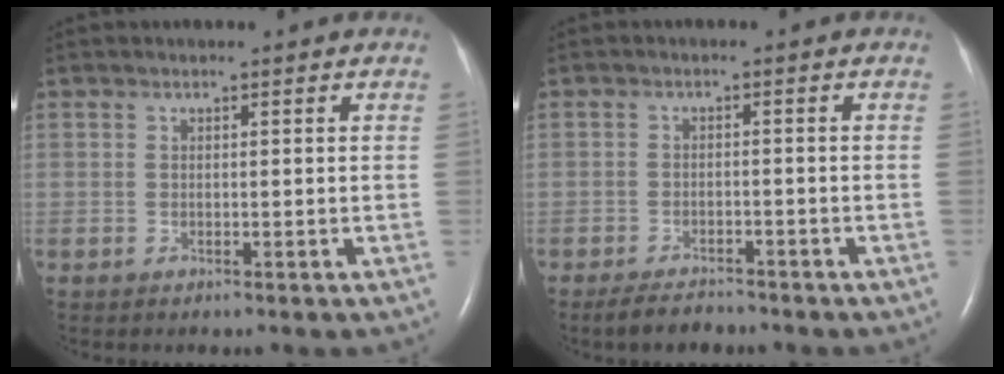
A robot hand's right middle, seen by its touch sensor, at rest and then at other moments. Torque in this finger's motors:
{"motor_torque": [0.38, -0.42, 0.20, 0.01]}